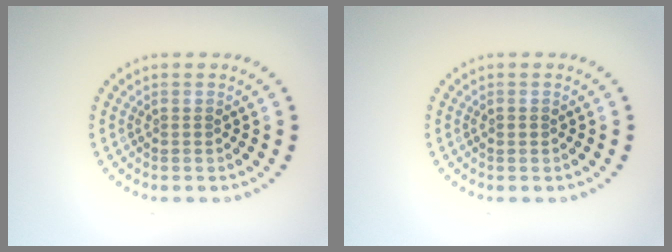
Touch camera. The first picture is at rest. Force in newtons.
{"total": 0.8, "press": 0.8, "slide": 0.1}